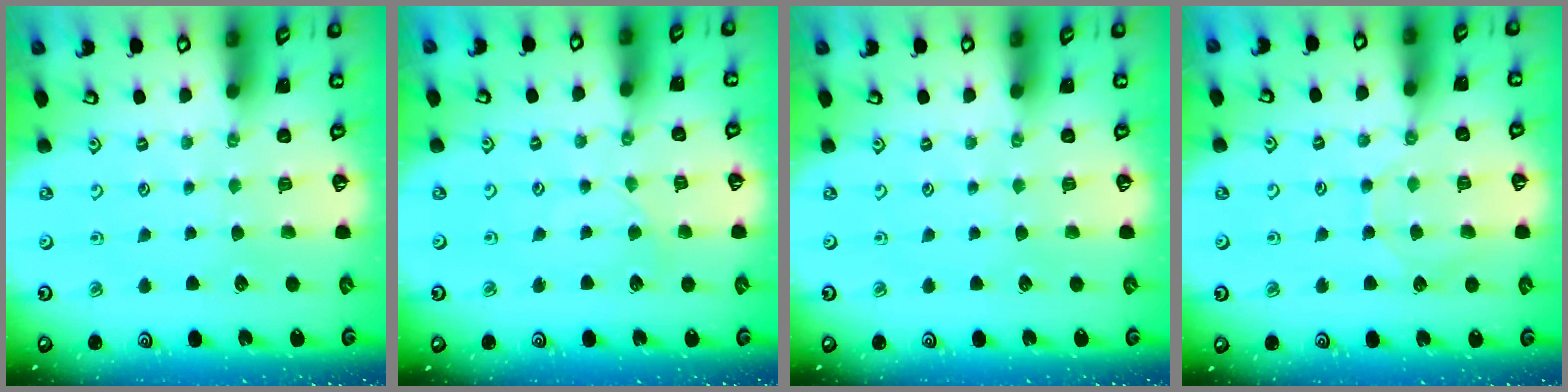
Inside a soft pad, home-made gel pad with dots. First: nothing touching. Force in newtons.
{"total": 2.3, "press": 2.3, "slide": 0.4}
{"total": 0.0}
{"total": 7.6, "press": 7.5, "slide": 0.8}